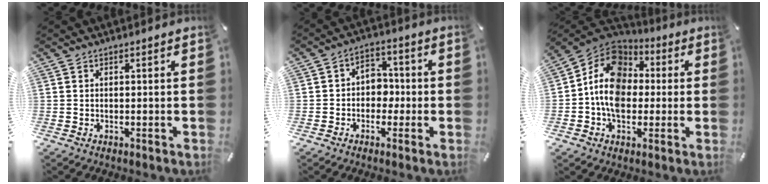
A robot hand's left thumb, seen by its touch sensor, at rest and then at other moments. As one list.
[{"total": 5.7, "force": [-1.2, 5.0, 2.6], "torque": [-0.038, 0.013, -0.025]}, {"total": 13.1, "force": [-0.9, 10.7, 7.5], "torque": [-0.147, 0.010, -0.021]}]